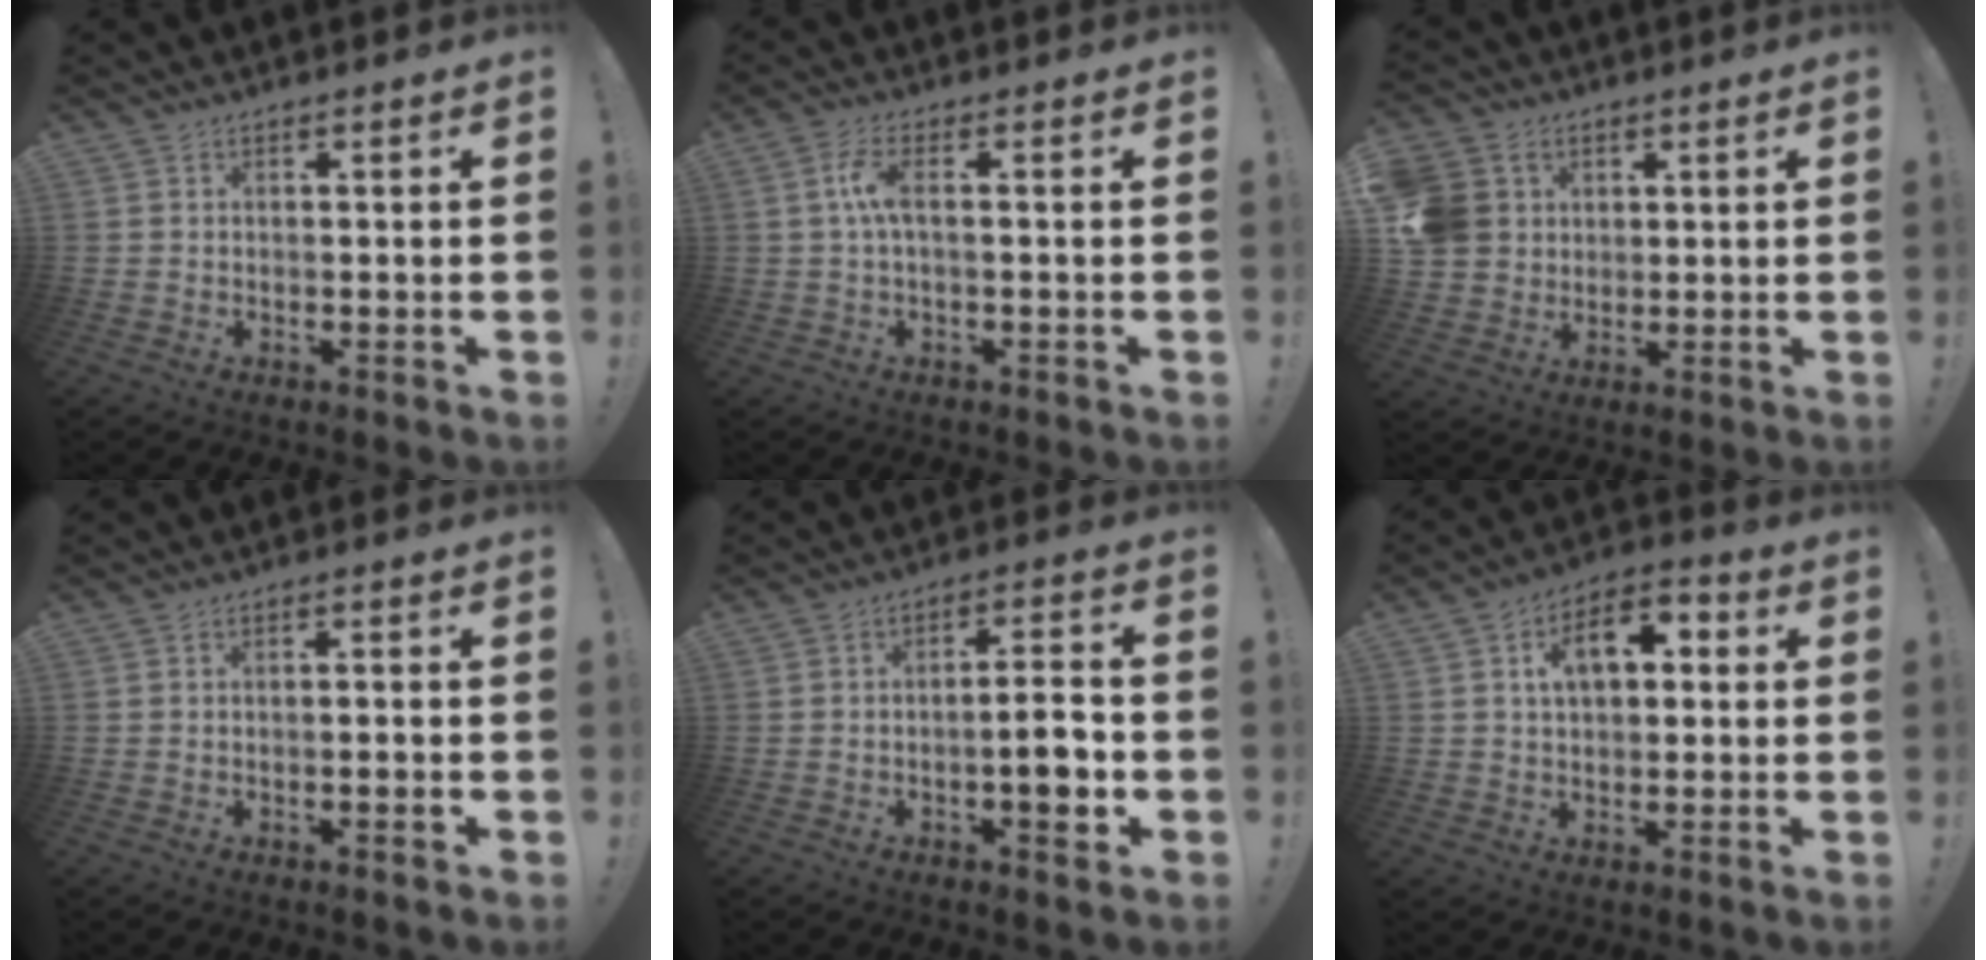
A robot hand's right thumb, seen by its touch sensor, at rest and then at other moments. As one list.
[{"total": 5.8, "force": [0.4, 1.7, 5.6], "torque": [-0.116, -0.003, 0.004]}, {"total": 9.3, "force": [2.6, 8.4, 2.9], "torque": [-0.053, -0.009, 0.057]}, {"total": 1.8, "force": [-0.9, 0.3, 1.5], "torque": [-0.021, 0.004, -0.016]}, {"total": 8.1, "force": [-2.2, 2.9, 7.3], "torque": [-0.087, 0.008, -0.038]}, {"total": 10.4, "force": [2.5, 6.6, 7.7], "torque": [-0.108, 0.008, 0.042]}]